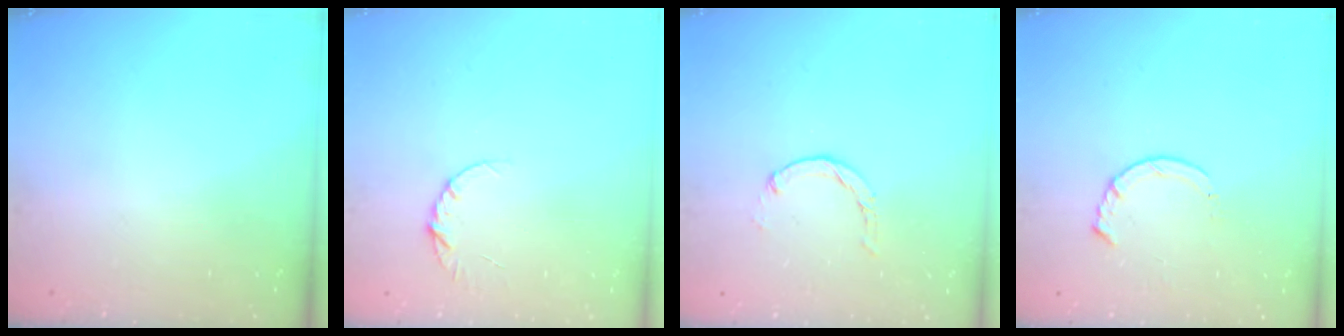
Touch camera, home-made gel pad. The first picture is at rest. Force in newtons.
{"total": 4.6, "press": 4.5, "slide": 0.5}
{"total": 0.7, "press": 0.7, "slide": 0.2}
{"total": 4.6, "press": 4.6, "slide": 0.5}